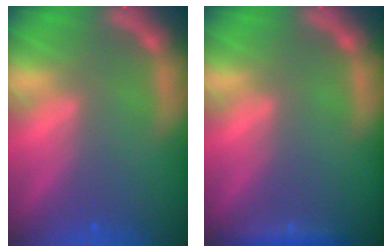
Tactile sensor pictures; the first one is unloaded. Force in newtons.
{"total": 1.4}